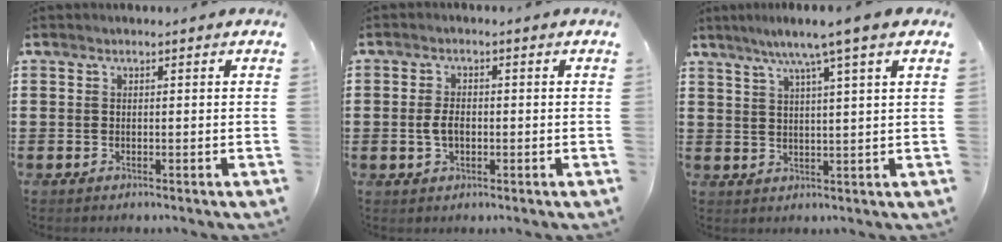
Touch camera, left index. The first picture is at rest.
{"total": 3.2, "force": [-0.4, 1.7, 2.7], "torque": [-0.059, 0.001, -0.010]}
{"total": 6.3, "force": [4.3, -0.7, 4.5], "torque": [-0.099, -0.004, 0.071]}